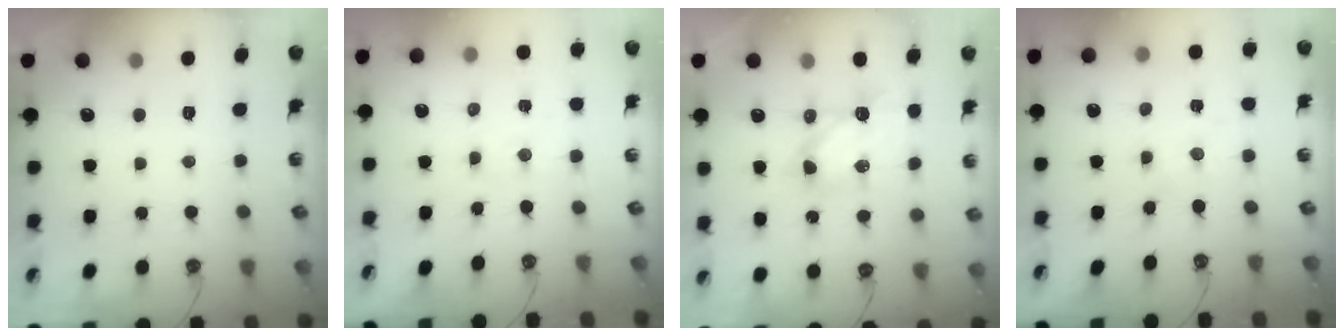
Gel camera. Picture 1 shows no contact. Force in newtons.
{"total": 2.2, "press": 2.2, "slide": 0.4}
{"total": 6.7, "press": 6.7, "slide": 0.0}
{"total": 0.0}